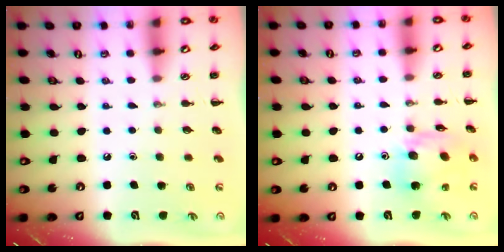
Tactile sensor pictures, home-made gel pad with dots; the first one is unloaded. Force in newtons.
{"total": 13.4, "press": 13.3, "slide": 1.8}